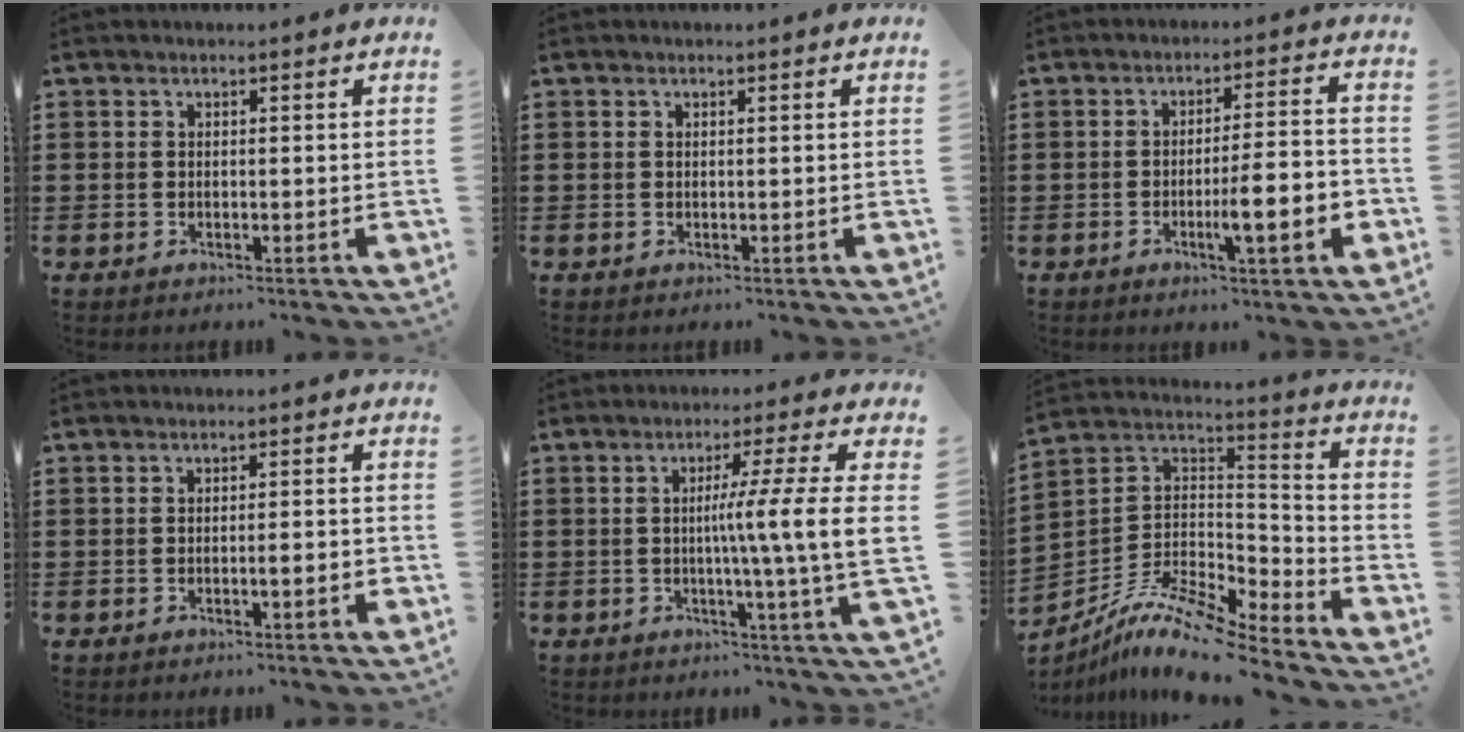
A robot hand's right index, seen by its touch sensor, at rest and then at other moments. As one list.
[{"total": 0.0}, {"total": 8.4, "force": [-2.5, 1.1, 7.9], "torque": [-0.118, -0.008, -0.042]}, {"total": 2.3, "force": [-0.5, 0.1, 2.2], "torque": [-0.035, -0.003, -0.010]}, {"total": 9.9, "force": [0.2, -1.5, 9.8], "torque": [-0.161, -0.021, -0.009]}, {"total": 10.8, "force": [-9.0, 1.6, 5.7], "torque": [-0.116, 0.010, -0.182]}]